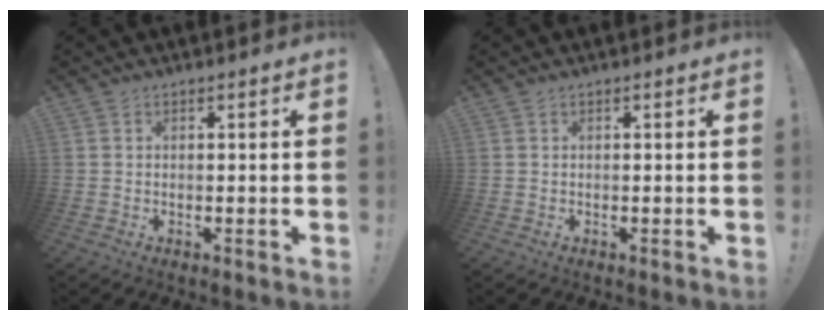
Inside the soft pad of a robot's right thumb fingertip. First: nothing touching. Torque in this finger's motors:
{"motor_torque": [0.07, -0.03, 0.01, 0.12, -0.05]}